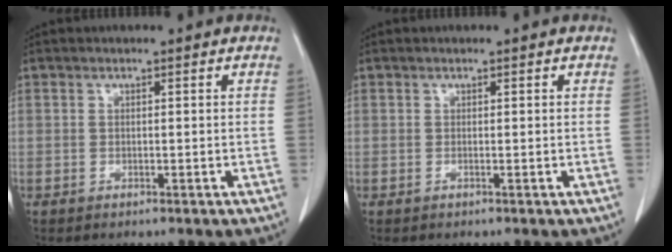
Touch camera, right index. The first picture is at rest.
{"total": 0.0}